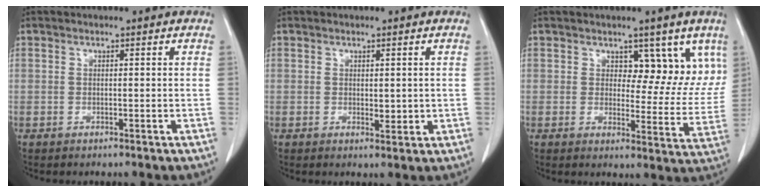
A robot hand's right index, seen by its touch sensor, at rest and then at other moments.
{"total": 2.0, "force": [0.2, 1.1, 1.6], "torque": [-0.019, -0.005, 0.007]}
{"total": 8.6, "force": [5.4, 4.7, 4.8], "torque": [-0.034, -0.012, 0.067]}